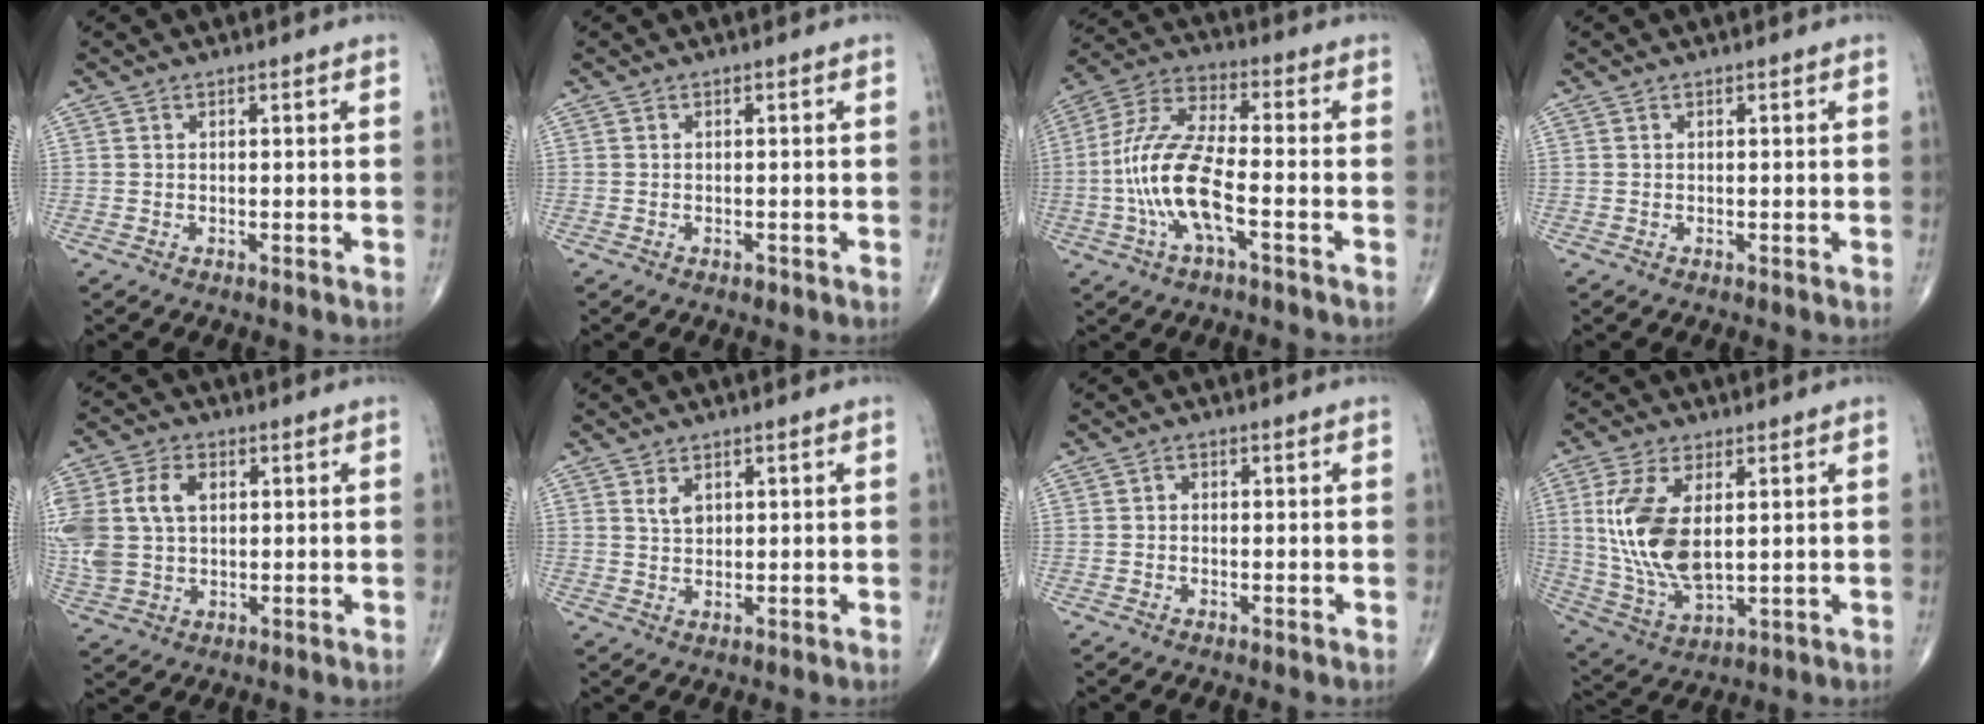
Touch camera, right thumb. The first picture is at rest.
{"total": 0.6, "force": [-0.4, 0.3, 0.3], "torque": [-0.004, -0.001, -0.007]}
{"total": 13.6, "force": [-3.5, 4.3, 12.4], "torque": [-0.273, 0.034, -0.071]}
{"total": 0.0}
{"total": 14.0, "force": [2.4, 9.9, 9.6], "torque": [-0.227, 0.009, 0.051]}
{"total": 2.5, "force": [1.1, 1.6, 1.5], "torque": [-0.020, -0.008, 0.024]}
{"total": 0.8, "force": [-0.2, 0.7, 0.4], "torque": [0.002, 0.003, -0.009]}
{"total": 14.3, "force": [2.4, 7.3, 12.1], "torque": [-0.251, -0.016, 0.059]}